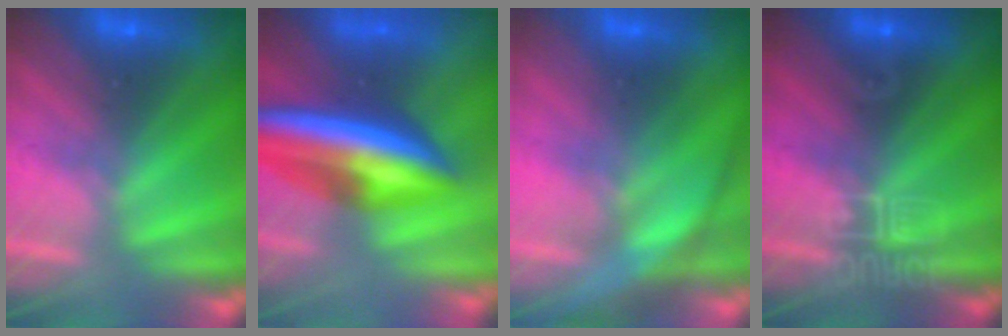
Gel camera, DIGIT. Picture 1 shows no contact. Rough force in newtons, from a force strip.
{"total": 9.8}
{"total": 3.4}
{"total": 3.2}